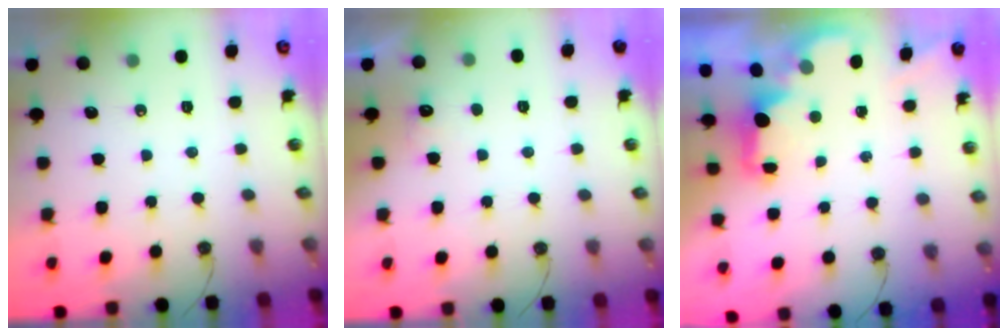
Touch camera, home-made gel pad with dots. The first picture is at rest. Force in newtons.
{"total": 5.7, "press": 5.6, "slide": 1.3}
{"total": 1.8, "press": 1.7, "slide": 0.7}